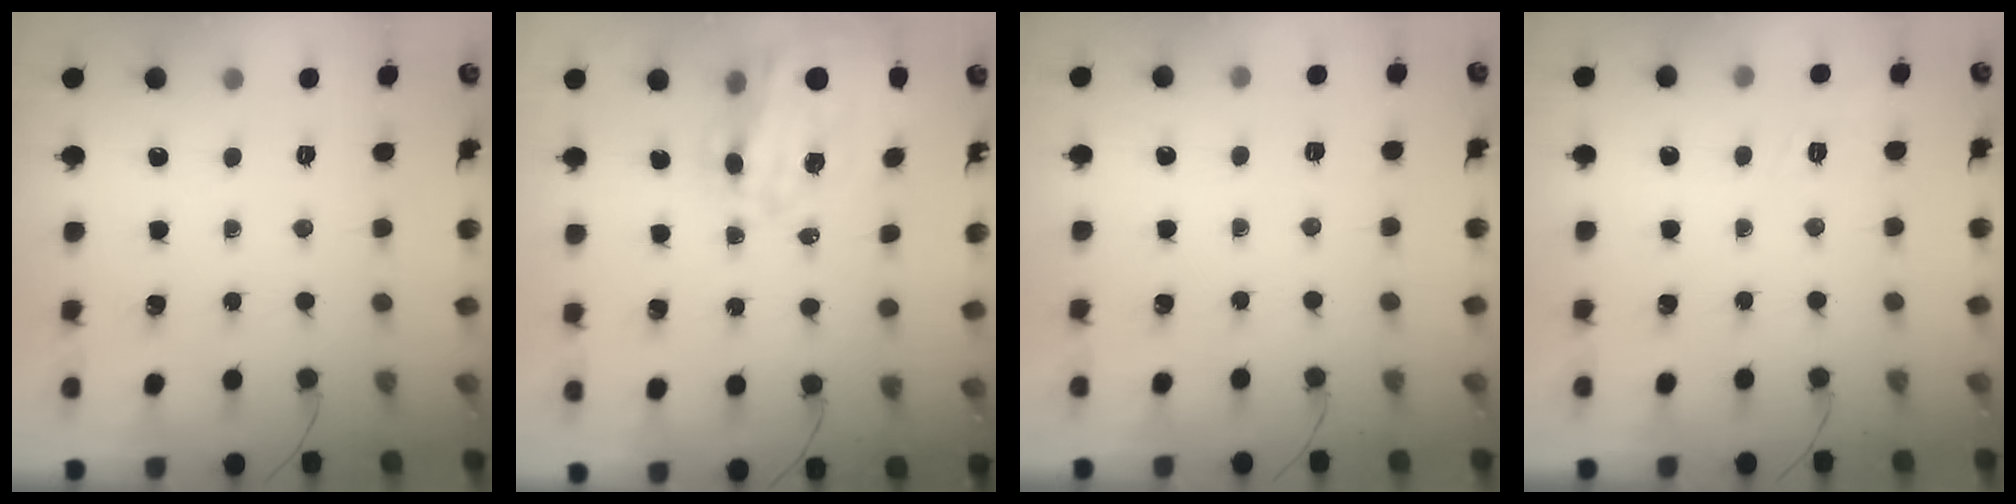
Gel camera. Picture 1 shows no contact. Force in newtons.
{"total": 18.3, "press": 17.9, "slide": 3.8}
{"total": 1.9, "press": 0.9, "slide": 1.7}
{"total": 8.7, "press": 8.5, "slide": 1.9}